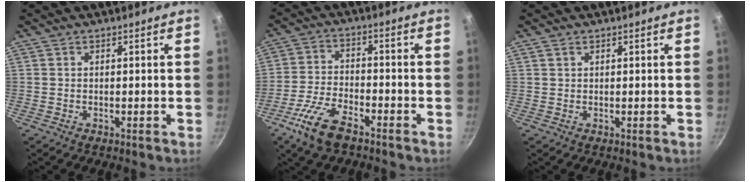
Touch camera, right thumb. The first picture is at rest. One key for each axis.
{"total": 9.2, "fx": -5.9, "fy": 3.6, "fz": 6.0, "tx": -0.125, "ty": 0.029, "tz": -0.120}
{"total": 0.7, "fx": 0.5, "fy": 0.4, "fz": 0.3, "tx": -0.005, "ty": 0.000, "tz": 0.010}